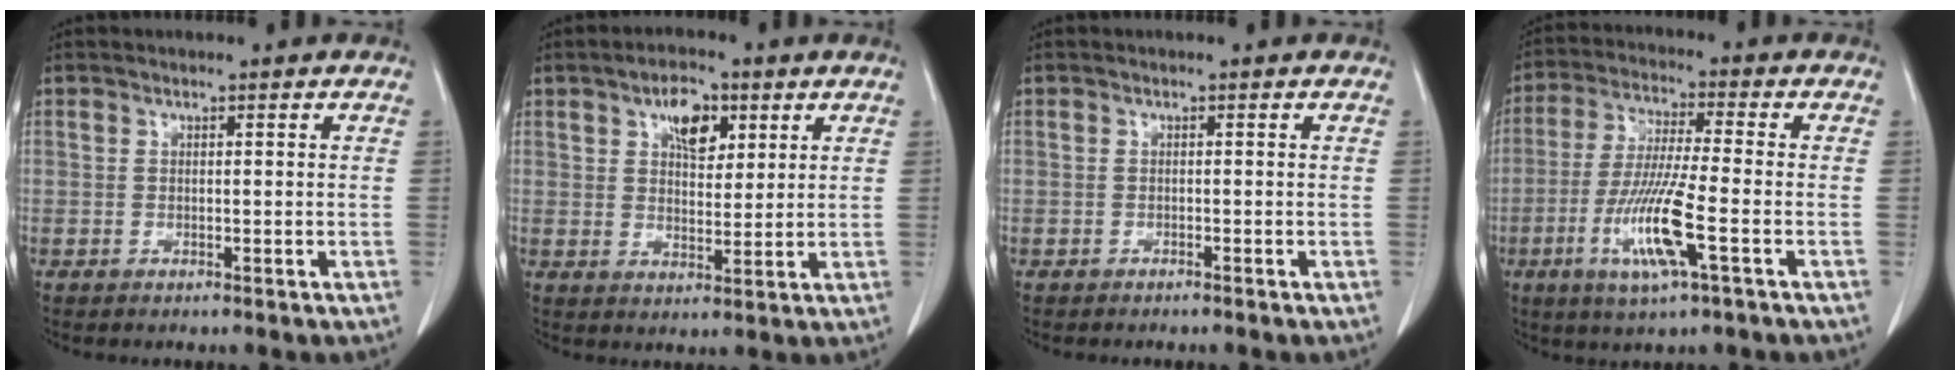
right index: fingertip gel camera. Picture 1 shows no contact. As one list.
[{"total": 6.1, "force": [2.9, 3.2, 4.4], "torque": [-0.072, 0.007, 0.049]}, {"total": 0.5, "force": [-0.5, 0.1, 0.1], "torque": [-0.007, -0.001, -0.010]}, {"total": 11.2, "force": [-3.9, 0.3, 10.5], "torque": [-0.212, -0.018, -0.076]}]